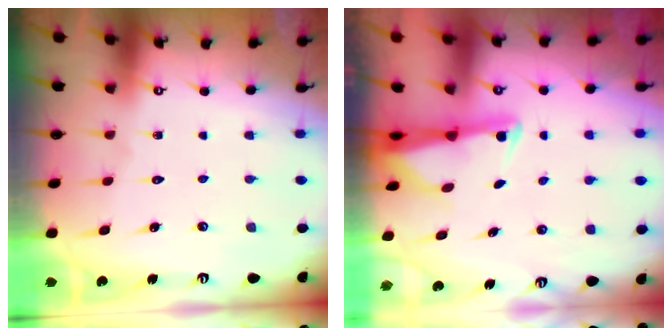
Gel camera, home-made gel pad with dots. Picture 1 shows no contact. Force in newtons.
{"total": 2.6, "press": 2.6, "slide": 0.5}